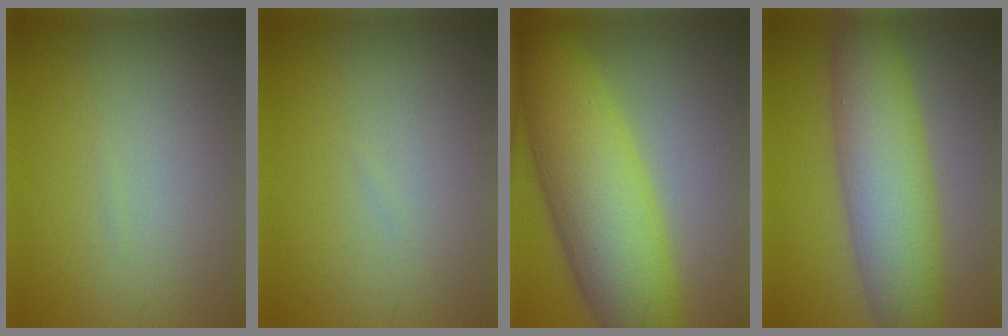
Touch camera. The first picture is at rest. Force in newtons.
{"total": 0.0}
{"total": 10.8, "press": 10.8, "slide": 0.1}
{"total": 8.3, "press": 8.3, "slide": 0.1}